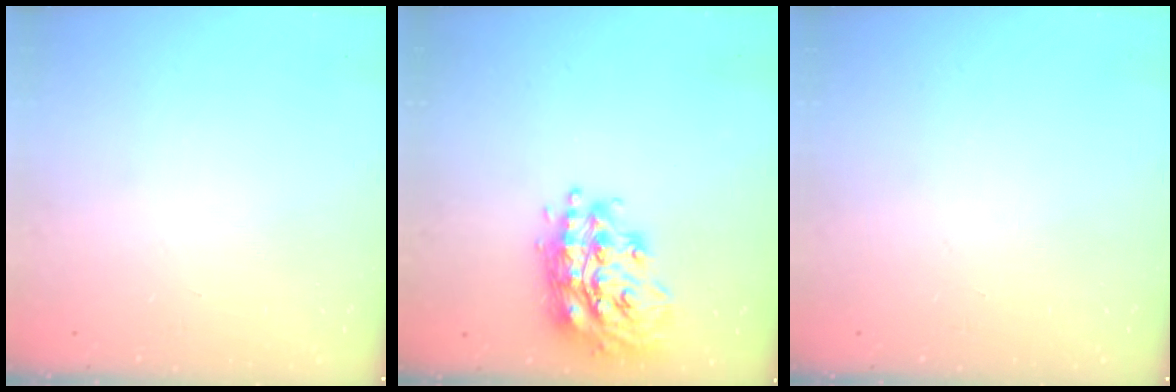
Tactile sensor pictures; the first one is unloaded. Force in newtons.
{"total": 19.6, "press": 19.5, "slide": 1.5}
{"total": 0.0}